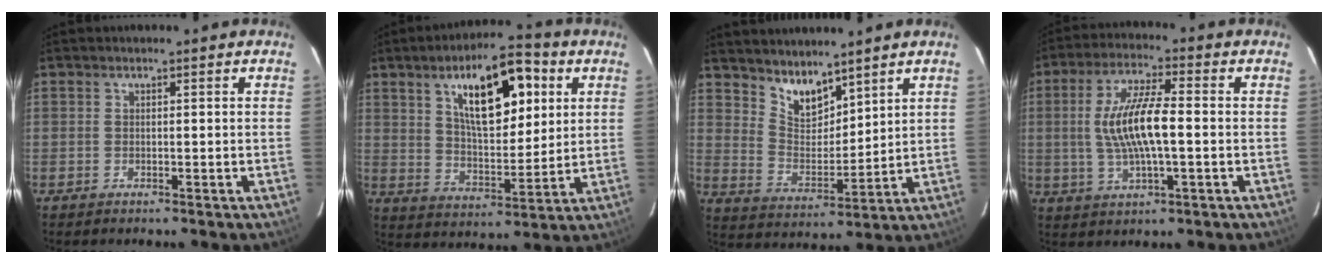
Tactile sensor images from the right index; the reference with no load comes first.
{"total": 16.4, "force": [6.8, 6.8, 13.3], "torque": [-0.210, 0.025, 0.119]}
{"total": 8.3, "force": [6.7, 3.8, 3.2], "torque": [-0.050, 0.000, 0.134]}
{"total": 11.3, "force": [-0.4, 2.9, 11.0], "torque": [-0.215, 0.003, -0.004]}